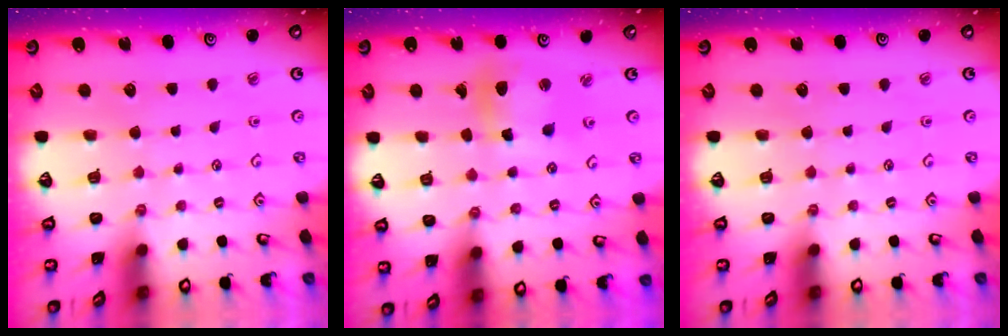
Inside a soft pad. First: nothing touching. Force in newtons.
{"total": 10.4, "press": 10.3, "slide": 1.5}
{"total": 0.0}